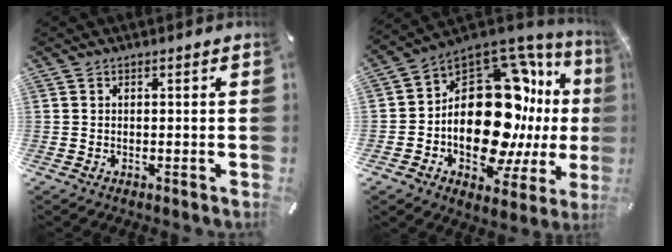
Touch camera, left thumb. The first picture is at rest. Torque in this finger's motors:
{"motor_torque": [2.43, 2.58, 1.71, 1.06, 0.62]}